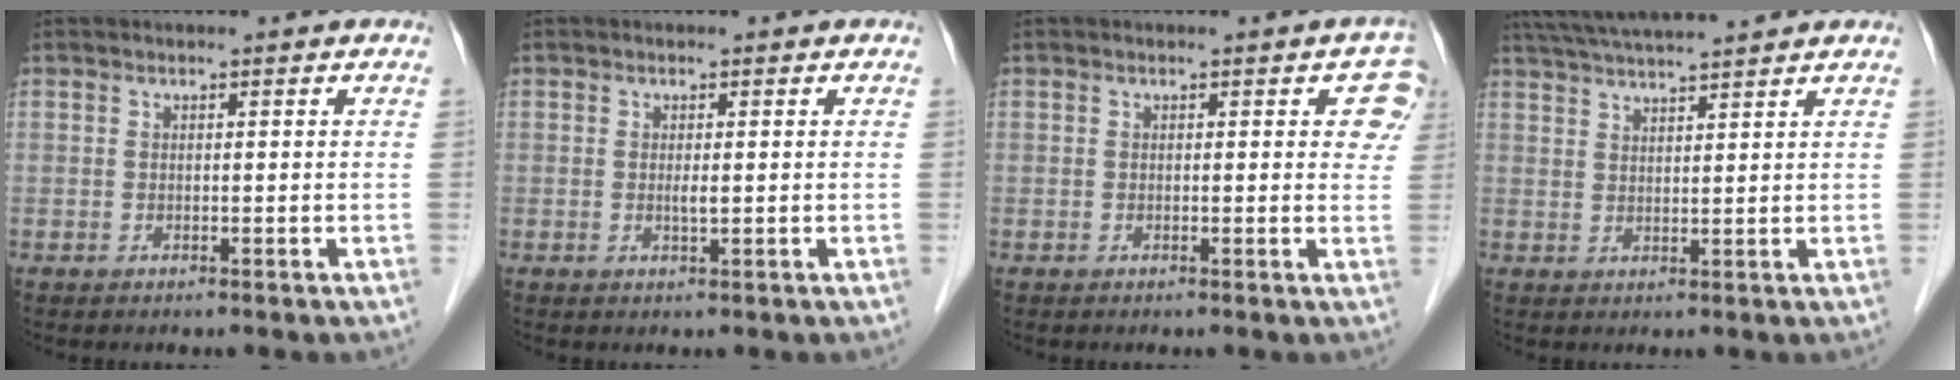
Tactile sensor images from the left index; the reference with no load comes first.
{"total": 1.0, "force": [-0.1, 0.2, 0.9], "torque": [-0.019, -0.006, 0.000]}
{"total": 3.6, "force": [1.8, 2.0, 2.4], "torque": [-0.002, -0.003, 0.009]}
{"total": 9.6, "force": [8.7, -0.4, 4.0], "torque": [-0.072, 0.030, 0.138]}